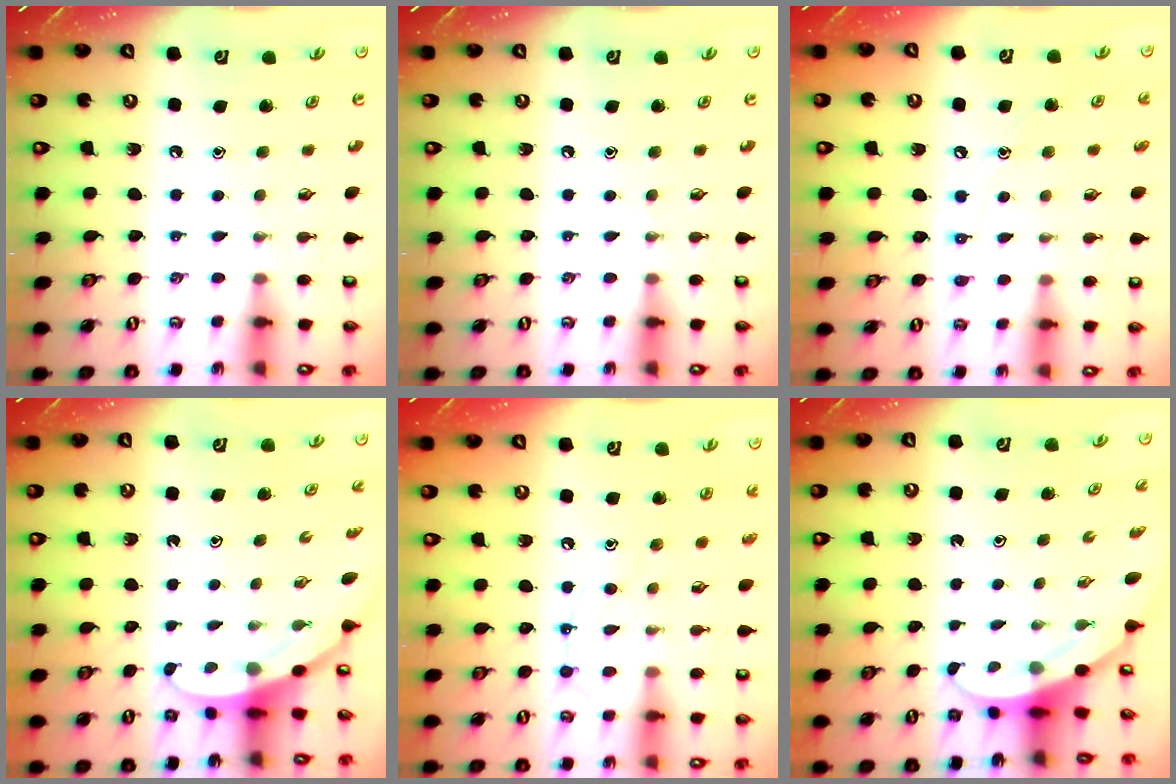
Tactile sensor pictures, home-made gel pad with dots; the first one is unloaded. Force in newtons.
{"total": 0.0}
{"total": 7.4, "press": 7.3, "slide": 0.6}
{"total": 3.2, "press": 3.2, "slide": 0.1}
{"total": 9.9, "press": 9.9, "slide": 0.4}
{"total": 3.9, "press": 3.9, "slide": 0.2}